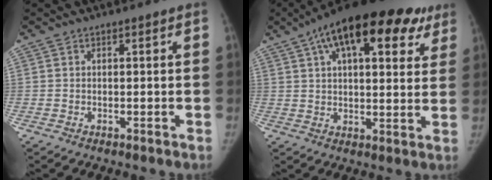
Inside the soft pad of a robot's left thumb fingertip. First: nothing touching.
{"total": 24.5, "force": [12.6, 11.1, 17.8], "torque": [-0.242, 0.016, 0.181]}